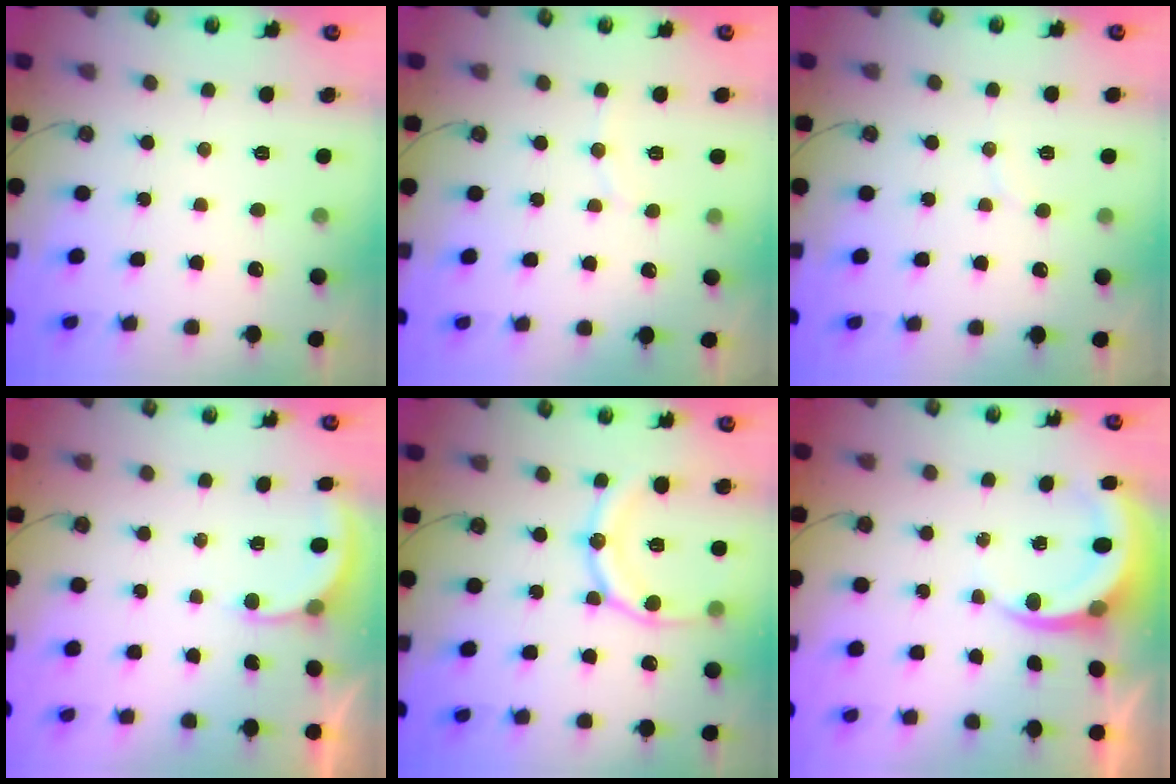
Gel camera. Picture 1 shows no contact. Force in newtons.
{"total": 4.6, "press": 4.5, "slide": 0.9}
{"total": 3.0, "press": 3.0, "slide": 0.3}
{"total": 3.0, "press": 3.0, "slide": 0.3}
{"total": 15.1, "press": 15.0, "slide": 1.8}
{"total": 4.5, "press": 4.5, "slide": 0.3}